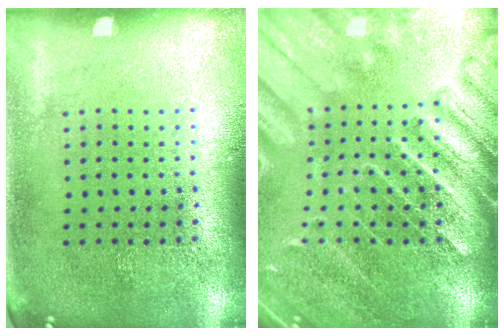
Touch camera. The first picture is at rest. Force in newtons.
{"total": 3.6, "press": 3.1, "slide": 1.8}